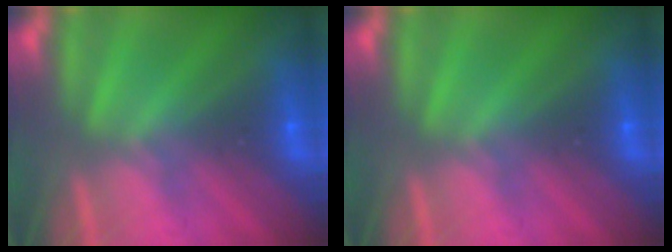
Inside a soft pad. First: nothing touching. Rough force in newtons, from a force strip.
{"total": 0.0}